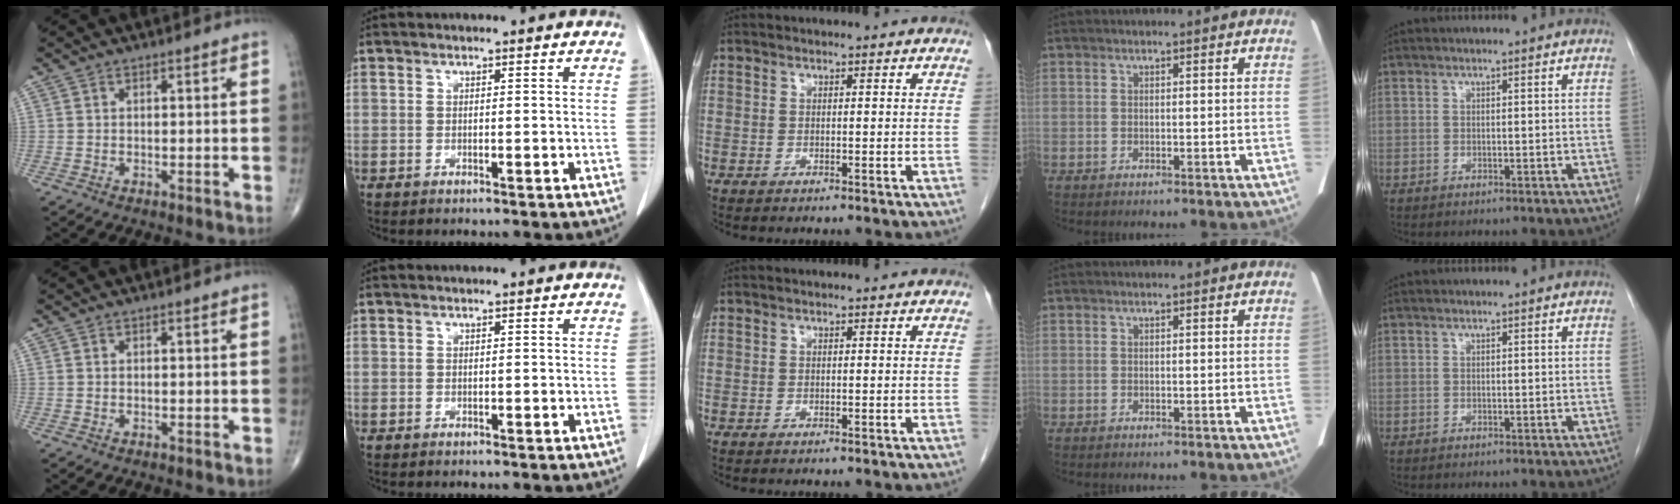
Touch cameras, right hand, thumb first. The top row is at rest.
{}